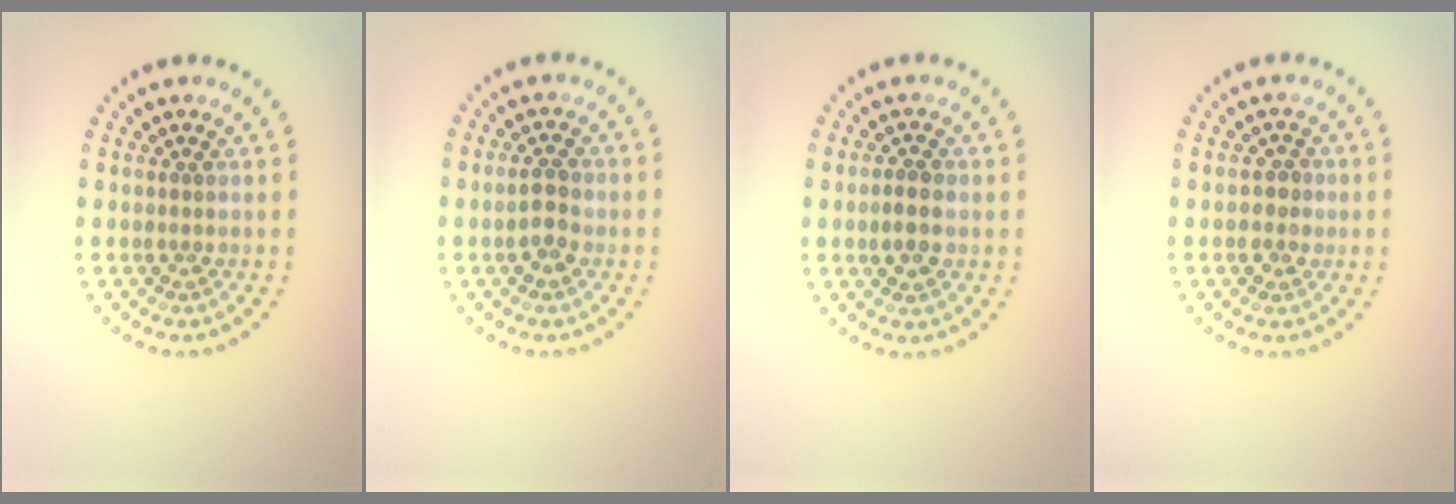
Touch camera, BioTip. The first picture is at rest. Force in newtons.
{"total": 2.2, "press": 2.2, "slide": 0.2}
{"total": 1.8, "press": 1.8, "slide": 0.1}
{"total": 1.7, "press": 1.6, "slide": 0.6}